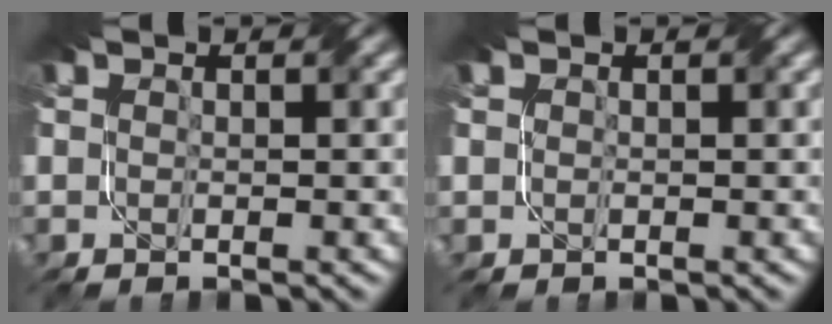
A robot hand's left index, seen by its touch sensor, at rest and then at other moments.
{"total": 0.0}